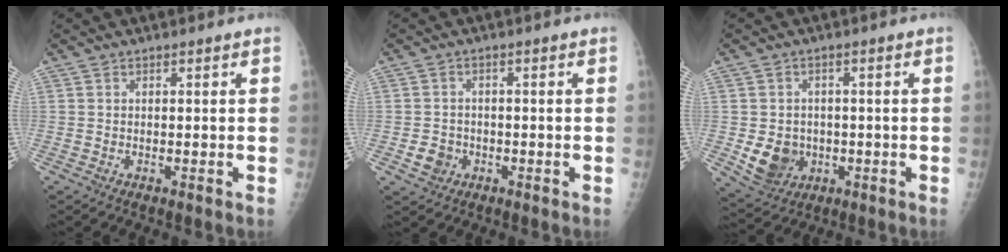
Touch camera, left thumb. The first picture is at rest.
{"total": 3.5, "force": [-1.2, 3.1, 1.2], "torque": [-0.009, 0.006, -0.017]}
{"total": 7.6, "force": [-1.4, 6.6, 3.6], "torque": [-0.037, 0.002, -0.009]}